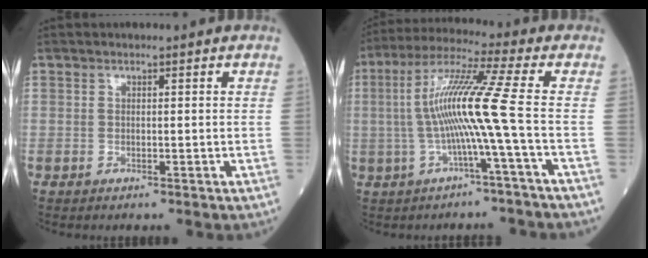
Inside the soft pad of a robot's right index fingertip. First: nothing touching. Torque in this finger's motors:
{"motor_torque": [2.00, -0.03, 1.03, 0.21]}